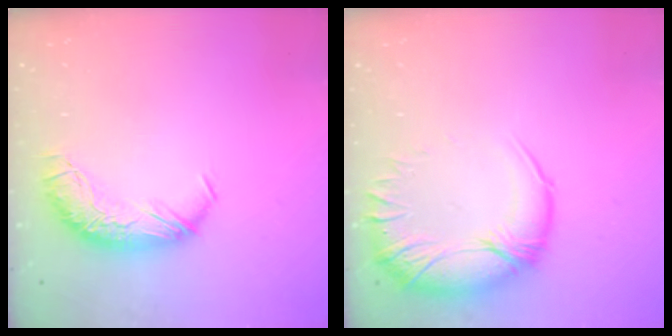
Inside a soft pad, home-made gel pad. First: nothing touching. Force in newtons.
{"total": 4.8, "press": 2.9, "slide": 3.8}